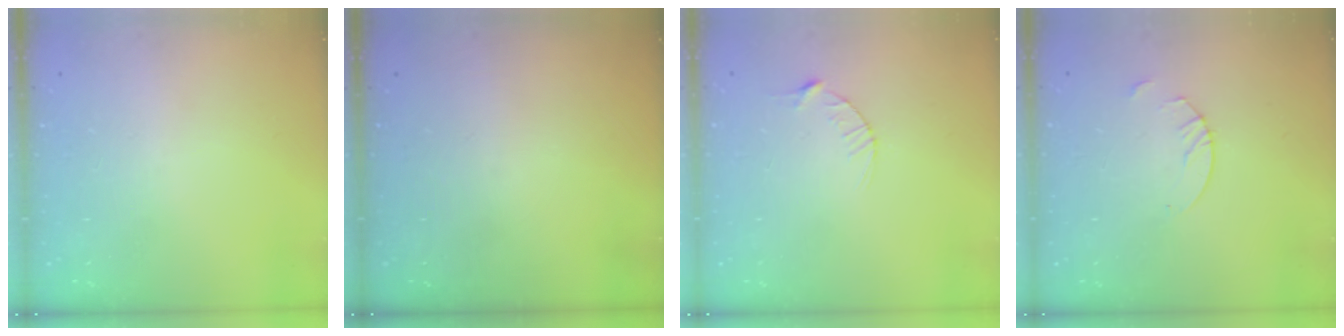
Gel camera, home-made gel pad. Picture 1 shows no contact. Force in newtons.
{"total": 0.0}
{"total": 2.9, "press": 2.9, "slide": 0.4}
{"total": 2.7, "press": 2.7, "slide": 0.2}